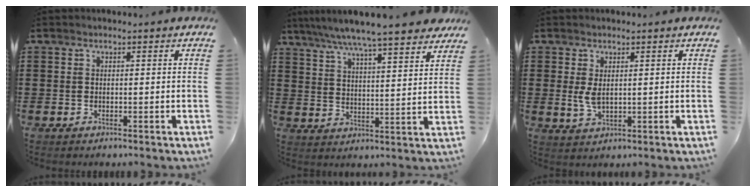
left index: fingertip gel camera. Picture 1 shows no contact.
{"total": 7.1, "force": [6.3, -0.3, 3.2], "torque": [-0.087, -0.034, 0.107]}
{"total": 3.4, "force": [0.5, 1.5, 2.9], "torque": [-0.075, -0.002, 0.004]}